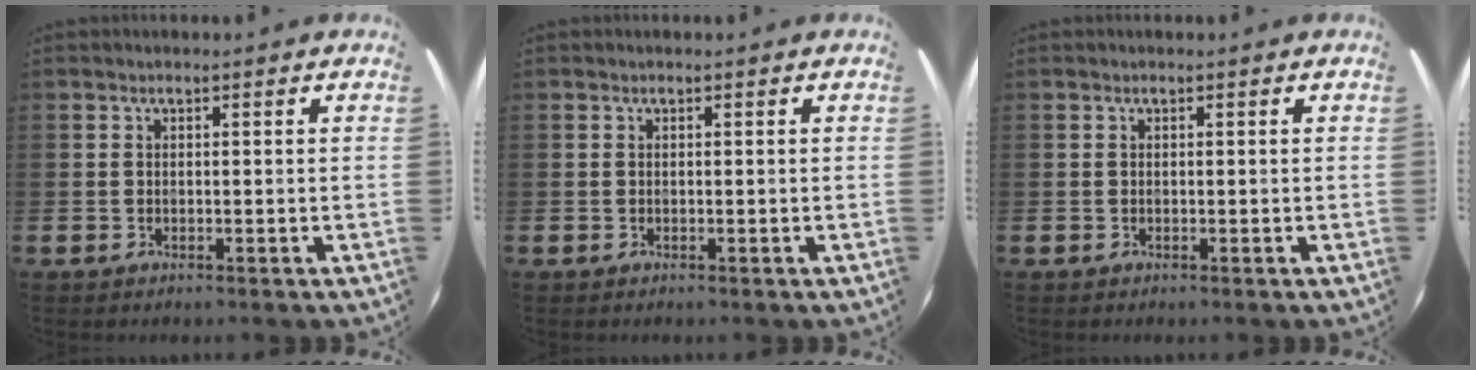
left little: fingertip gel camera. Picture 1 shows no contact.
{"total": 0.0}
{"total": 0.0}